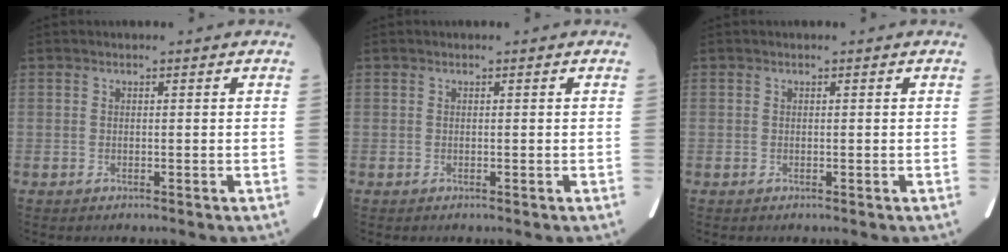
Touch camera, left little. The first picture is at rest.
{"total": 0.0}
{"total": 0.0}